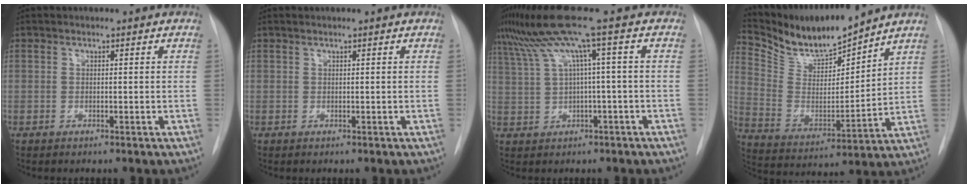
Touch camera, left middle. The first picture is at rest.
{"total": 0.5, "force": [0.4, -0.1, 0.3], "torque": [-0.012, 0.004, 0.012]}
{"total": 7.7, "force": [3.2, -1.6, 6.9], "torque": [-0.138, 0.040, 0.071]}
{"total": 12.5, "force": [11.9, 0.8, 3.7], "torque": [-0.081, -0.006, 0.236]}